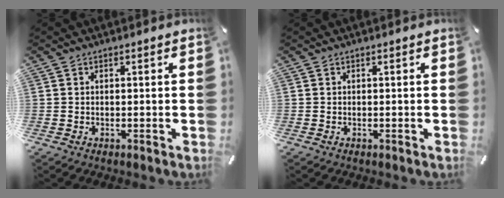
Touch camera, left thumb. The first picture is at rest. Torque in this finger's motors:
{"motor_torque": [0.00, 0.00, 0.00, 0.00, 0.00]}